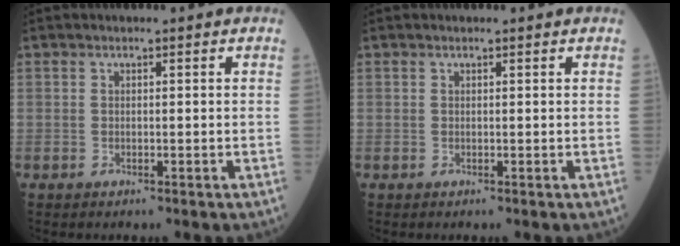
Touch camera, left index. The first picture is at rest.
{"total": 0.5, "force": [0.5, 0.1, 0.1], "torque": [-0.003, 0.007, 0.006]}